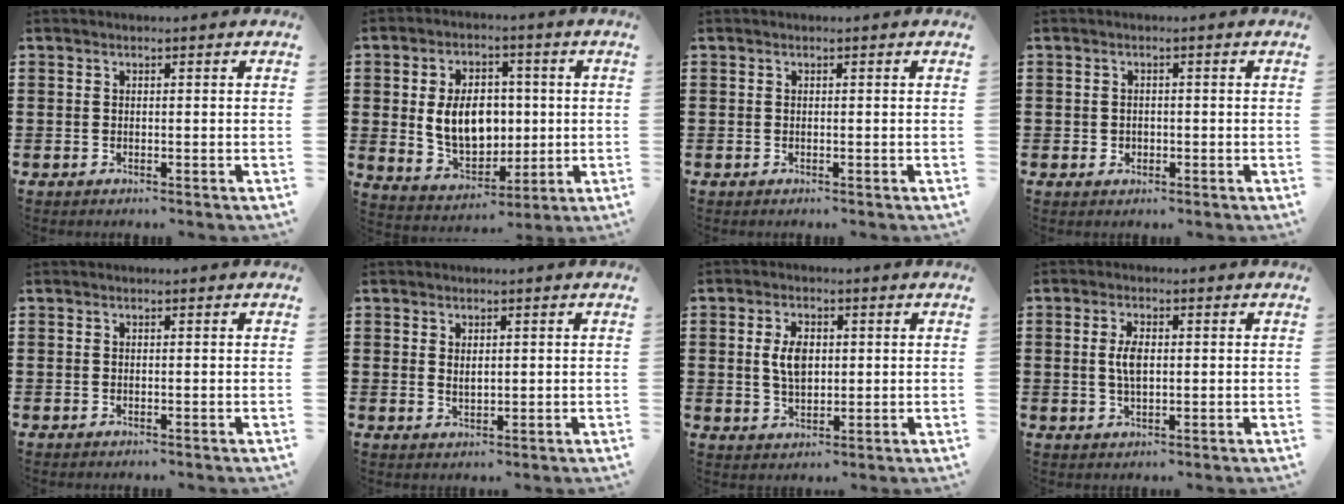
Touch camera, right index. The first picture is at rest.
{"total": 9.3, "force": [0.6, 6.5, 6.6], "torque": [-0.117, 0.006, 0.005]}
{"total": 0.0}
{"total": 1.1, "force": [-0.1, 1.1, 0.3], "torque": [-0.010, 0.005, -0.004]}
{"total": 0.0}
{"total": 1.4, "force": [0.7, 0.7, 0.9], "torque": [-0.019, 0.004, 0.013]}
{"total": 5.0, "force": [0.7, 2.9, 4.1], "torque": [-0.086, 0.007, 0.005]}
{"total": 4.0, "force": [0.4, 1.7, 3.6], "torque": [-0.079, 0.004, 0.002]}